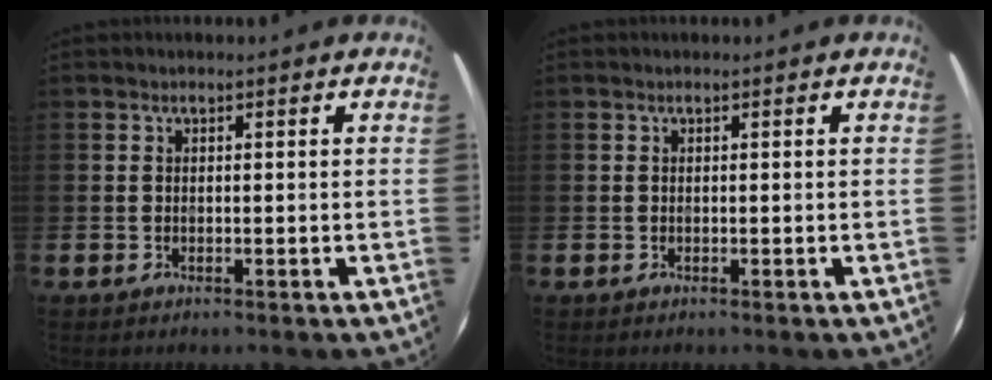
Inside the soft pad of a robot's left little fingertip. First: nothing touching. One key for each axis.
{"total": 0.0}